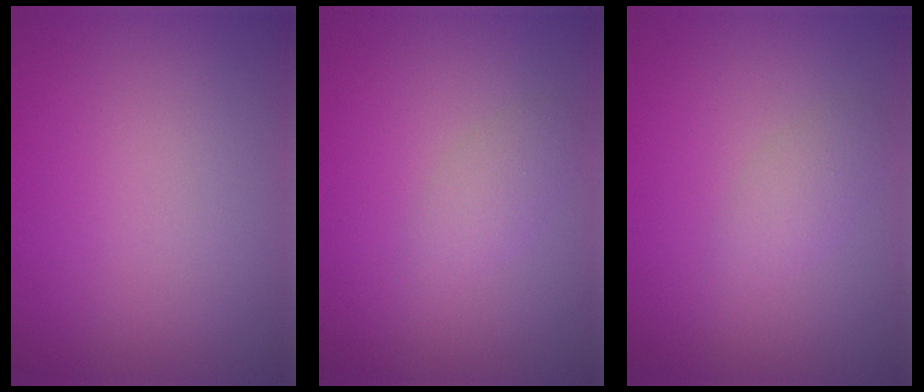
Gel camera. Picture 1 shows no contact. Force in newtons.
{"total": 1.6, "press": 1.6, "slide": 0.0}
{"total": 1.6, "press": 1.6, "slide": 0.0}